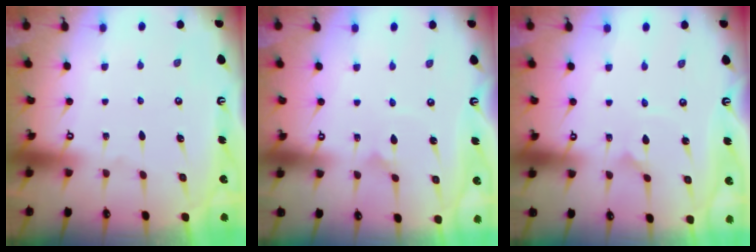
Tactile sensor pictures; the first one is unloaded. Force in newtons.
{"total": 1.4, "press": 1.4, "slide": 0.0}
{"total": 0.0}